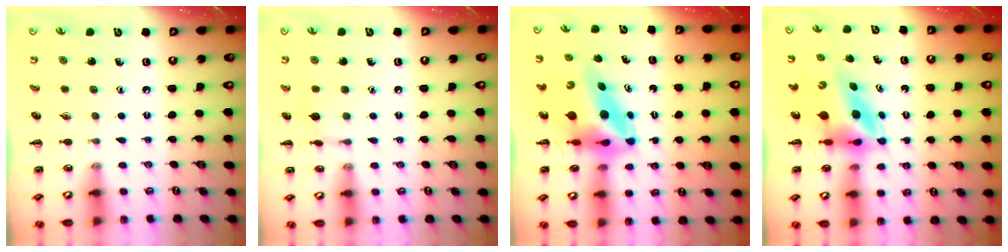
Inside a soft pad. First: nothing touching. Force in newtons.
{"total": 5.5, "press": 5.3, "slide": 1.4}
{"total": 6.7, "press": 6.4, "slide": 2.0}
{"total": 6.2, "press": 6.0, "slide": 1.4}